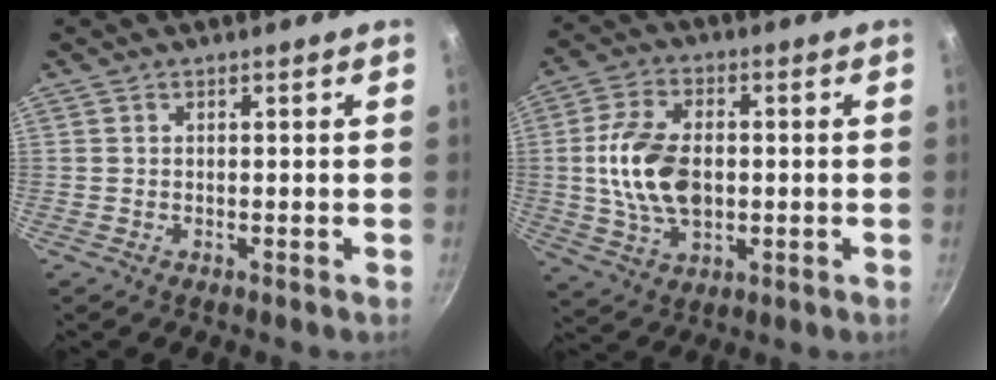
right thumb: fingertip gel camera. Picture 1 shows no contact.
{"total": 13.3, "force": [0.0, 8.4, 10.4], "torque": [-0.182, 0.008, -0.002]}